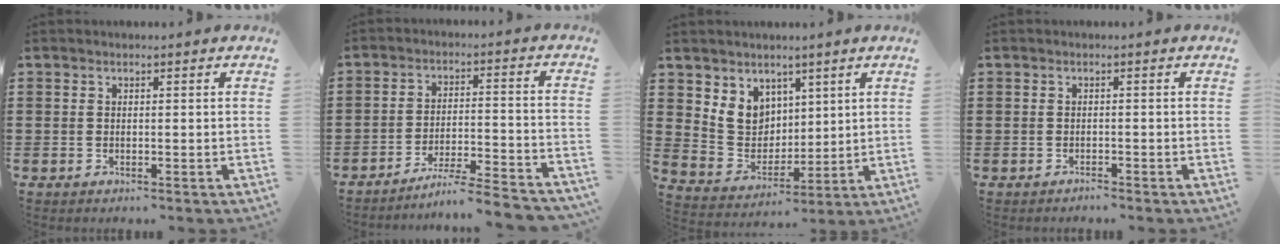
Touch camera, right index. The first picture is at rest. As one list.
[{"total": 6.0, "force": [-5.5, -0.4, 2.3], "torque": [-0.045, -0.012, -0.110]}, {"total": 7.1, "force": [3.6, 5.9, 1.7], "torque": [-0.058, -0.007, 0.071]}, {"total": 0.8, "force": [-0.8, 0.1, -0.1], "torque": [-0.002, 0.002, -0.018]}]